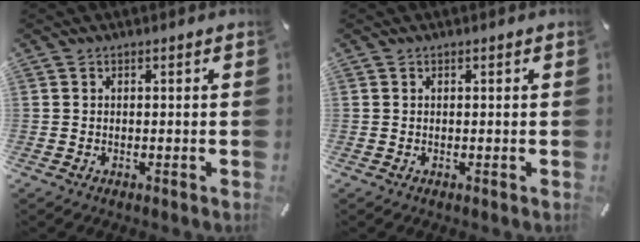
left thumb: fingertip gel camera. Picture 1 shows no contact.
{"total": 0.0}